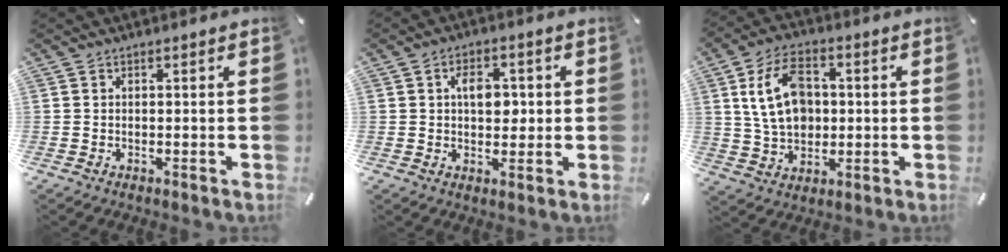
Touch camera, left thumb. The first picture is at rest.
{"total": 5.9, "force": [0.8, 3.9, 4.4], "torque": [-0.063, 0.002, 0.008]}
{"total": 12.3, "force": [1.2, 8.6, 8.8], "torque": [-0.182, 0.009, 0.021]}